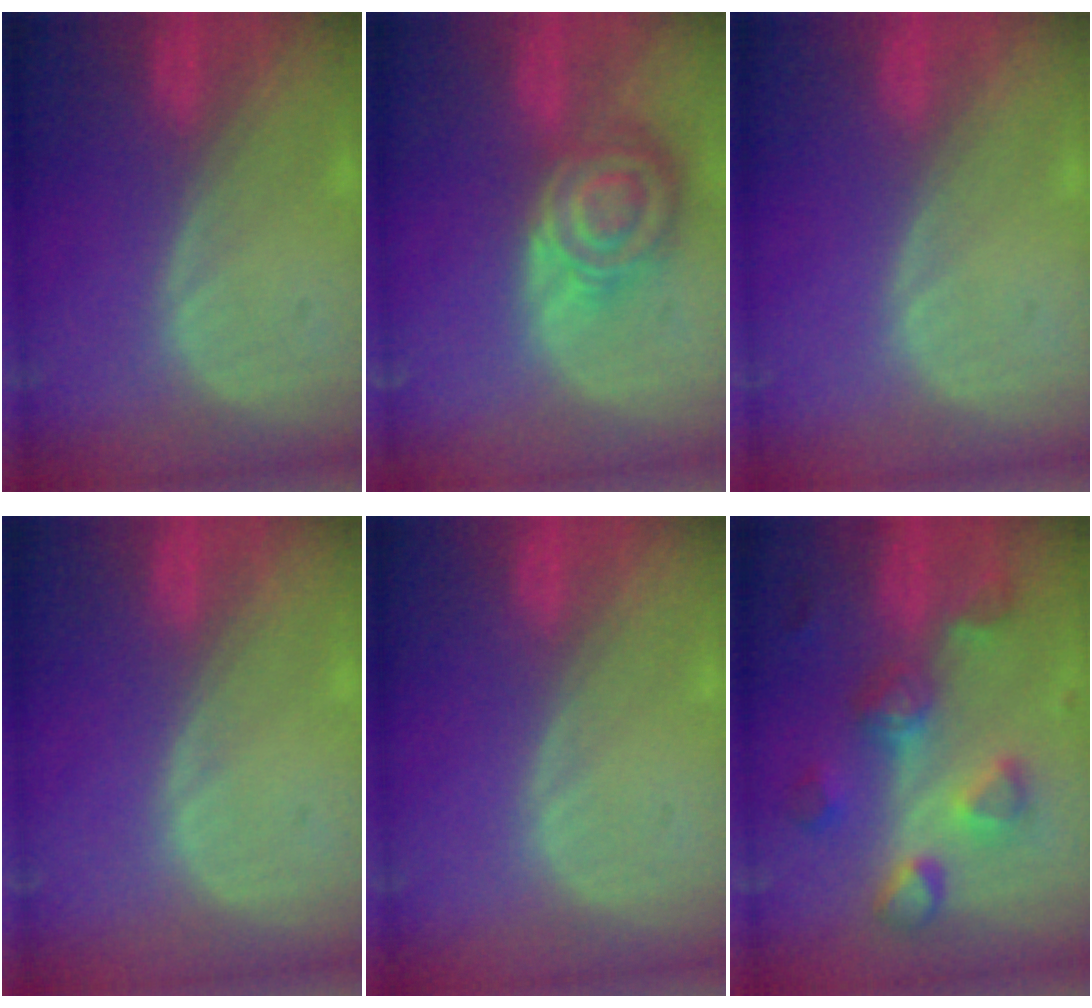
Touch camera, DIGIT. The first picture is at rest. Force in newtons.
{"total": 8.4, "press": 7.3, "slide": 4.2}
{"total": 0.0}
{"total": 0.5, "press": 0.1, "slide": 0.5}
{"total": 0.0}
{"total": 8.2, "press": 8.0, "slide": 1.9}